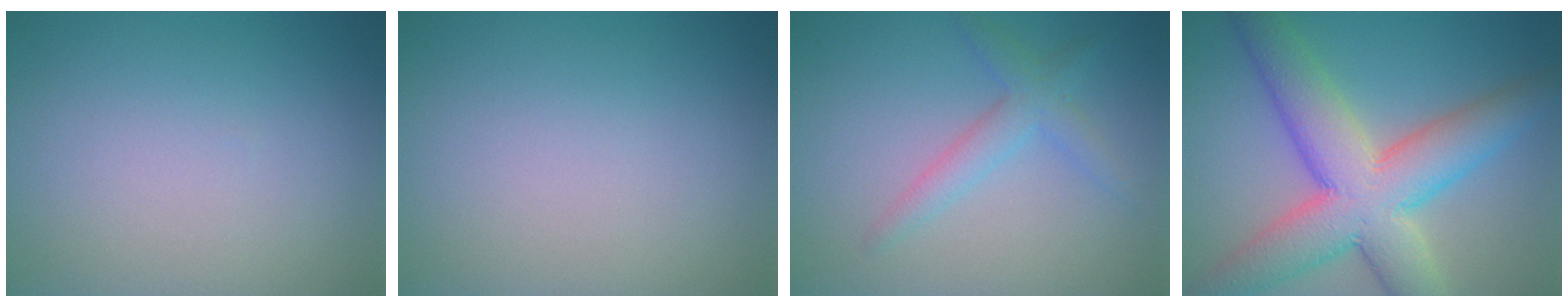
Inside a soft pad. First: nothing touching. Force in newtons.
{"total": 0.0}
{"total": 2.5, "press": 2.5, "slide": 0.1}
{"total": 10.1, "press": 10.1, "slide": 0.7}